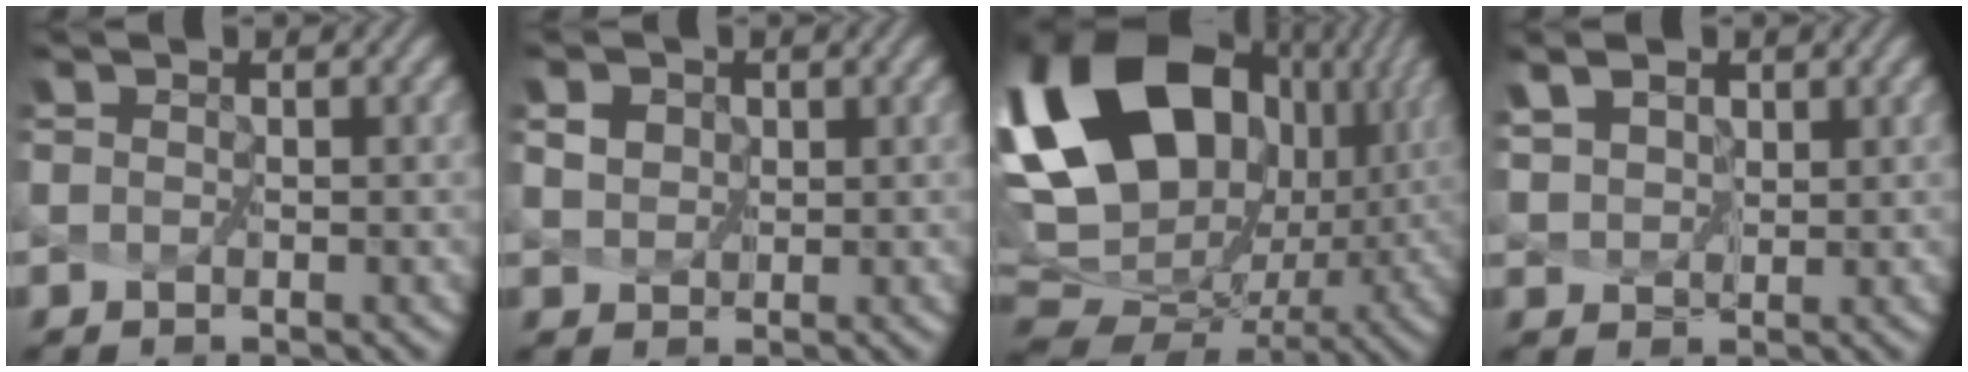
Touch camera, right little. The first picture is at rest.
{"total": 3.4, "force": [1.6, 2.5, 1.5], "torque": [-0.028, 0.019, 0.016]}
{"total": 20.8, "force": [6.3, 14.5, 13.4], "torque": [-0.286, -0.003, 0.147]}
{"total": 5.7, "force": [3.8, 3.2, 2.8], "torque": [-0.064, 0.015, 0.044]}